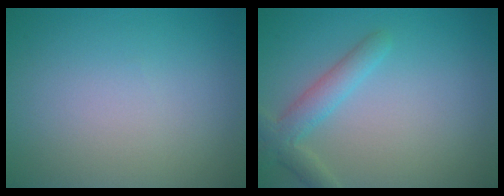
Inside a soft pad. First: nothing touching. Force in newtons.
{"total": 3.0, "press": 3.0, "slide": 0.2}